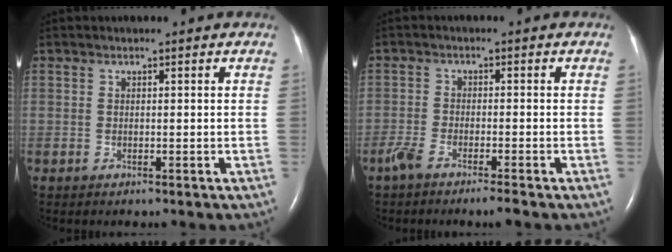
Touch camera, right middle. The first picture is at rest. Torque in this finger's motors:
{"motor_torque": [0.36, -0.35, 0.24, 0.03]}